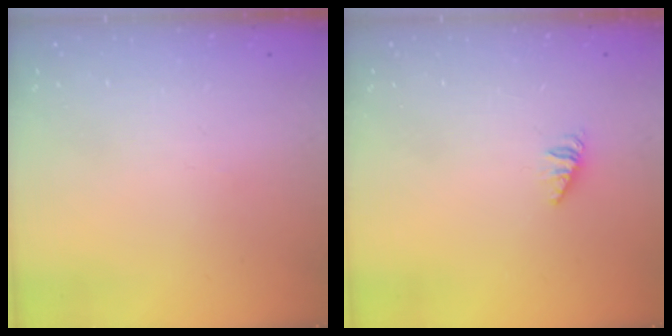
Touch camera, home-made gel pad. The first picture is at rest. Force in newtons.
{"total": 1.3, "press": 1.3, "slide": 0.3}